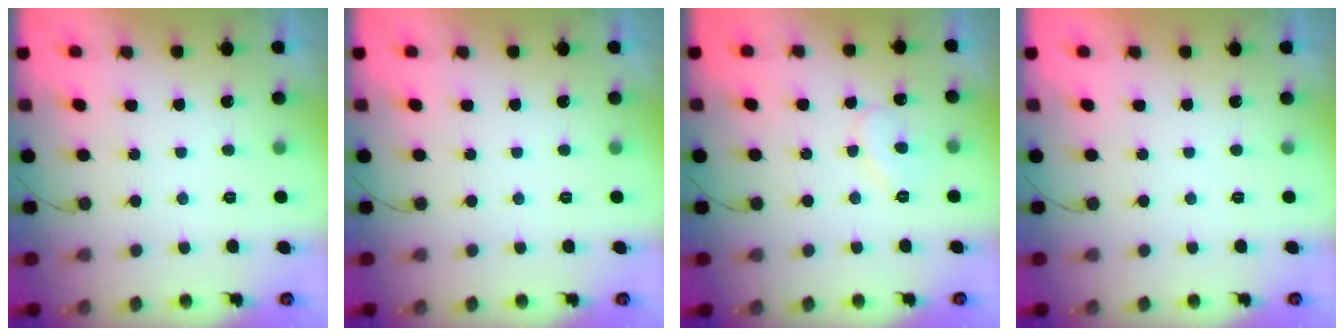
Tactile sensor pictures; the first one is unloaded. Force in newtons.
{"total": 0.0}
{"total": 7.2, "press": 7.1, "slide": 0.5}
{"total": 1.7, "press": 1.7, "slide": 0.0}